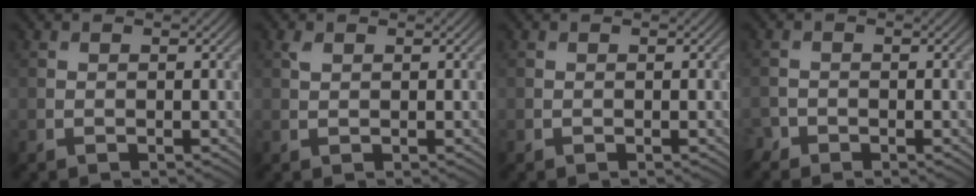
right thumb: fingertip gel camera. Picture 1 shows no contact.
{"total": 1.0, "force": [0.5, 0.5, 0.6], "torque": [-0.019, 0.001, 0.012]}
{"total": 0.0}
{"total": 1.2, "force": [-1.1, 0.5, 0.0], "torque": [-0.001, -0.001, -0.027]}